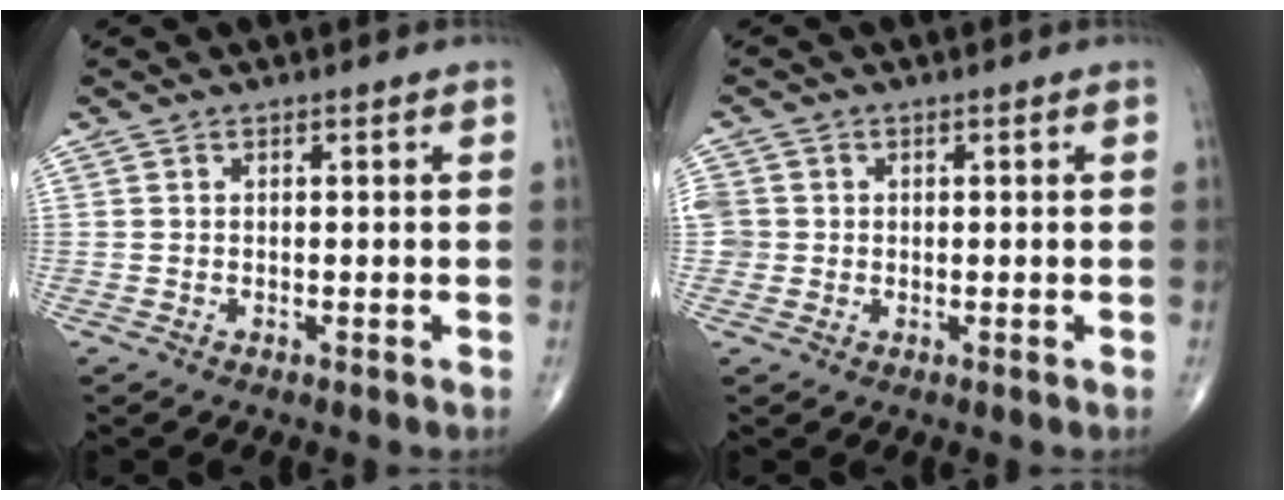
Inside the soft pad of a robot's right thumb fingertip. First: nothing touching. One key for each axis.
{"total": 4.0, "fx": 0.1, "fy": 3.8, "fz": 1.0, "tx": -0.014, "ty": 0.010, "tz": 0.003}